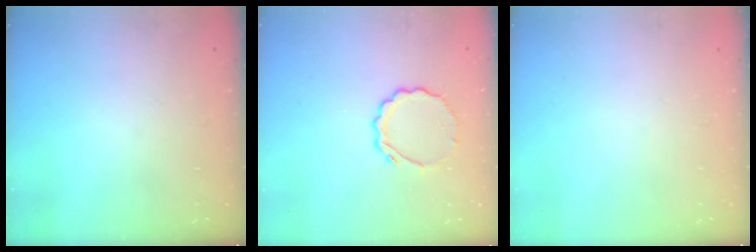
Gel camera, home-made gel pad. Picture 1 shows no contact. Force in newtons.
{"total": 5.4, "press": 5.2, "slide": 1.4}
{"total": 0.0}